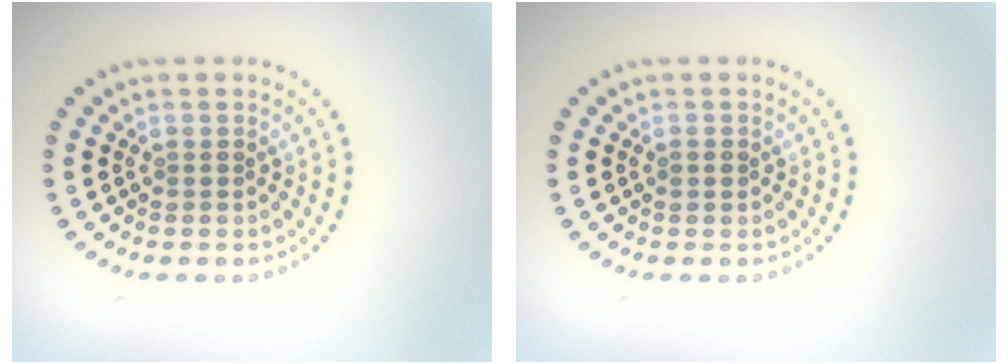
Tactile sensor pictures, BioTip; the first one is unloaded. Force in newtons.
{"total": 0.8, "press": 0.8, "slide": 0.1}